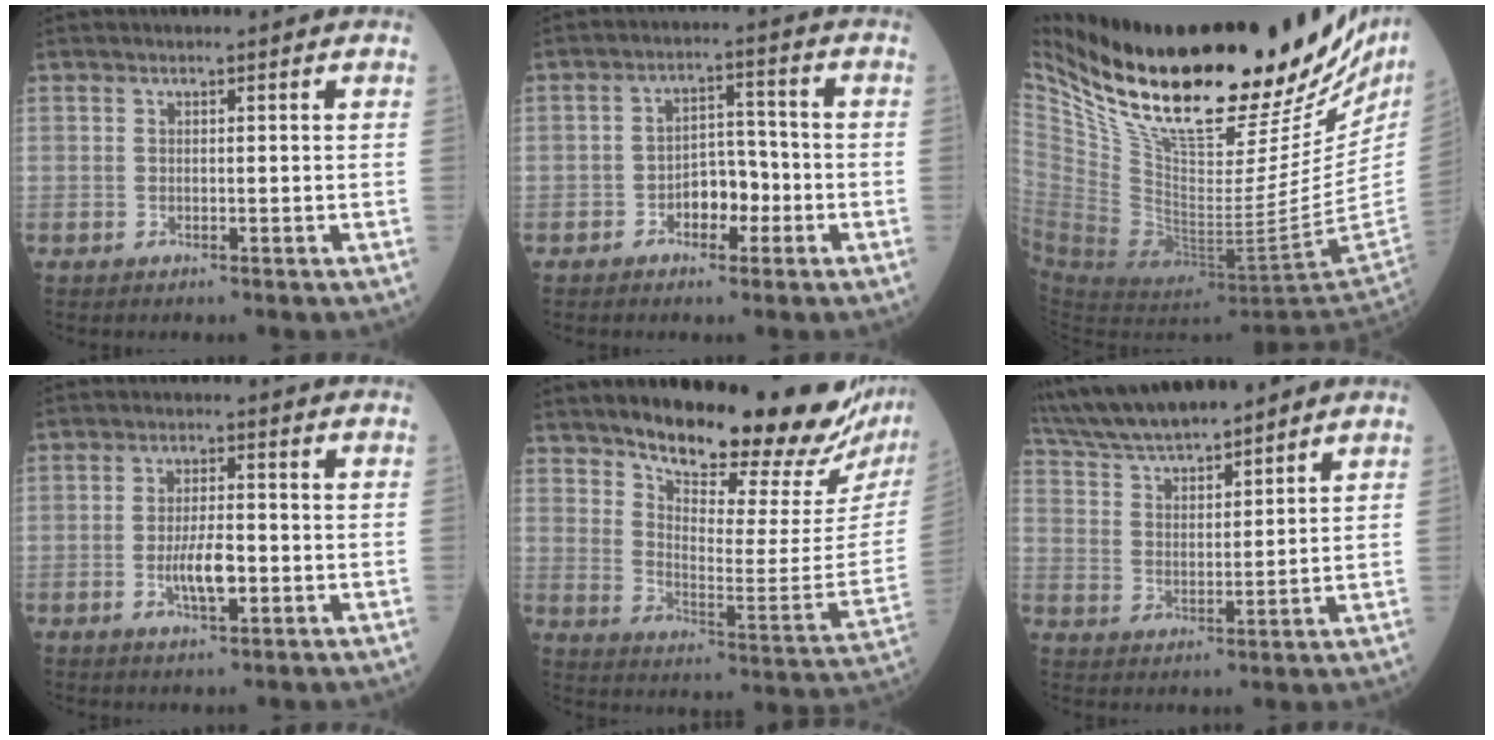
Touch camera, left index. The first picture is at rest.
{"total": 5.2, "force": [-2.4, 2.8, 3.6], "torque": [-0.054, 0.013, -0.044]}
{"total": 36.4, "force": [26.7, 10.5, 22.4], "torque": [-0.361, -0.022, 0.404]}
{"total": 5.1, "force": [-1.6, 1.4, 4.7], "torque": [-0.090, -0.005, -0.029]}
{"total": 23.1, "force": [20.6, 2.4, 10.1], "torque": [-0.147, -0.094, 0.269]}
{"total": 14.0, "force": [12.5, 2.0, 5.9], "torque": [-0.112, 0.023, 0.230]}